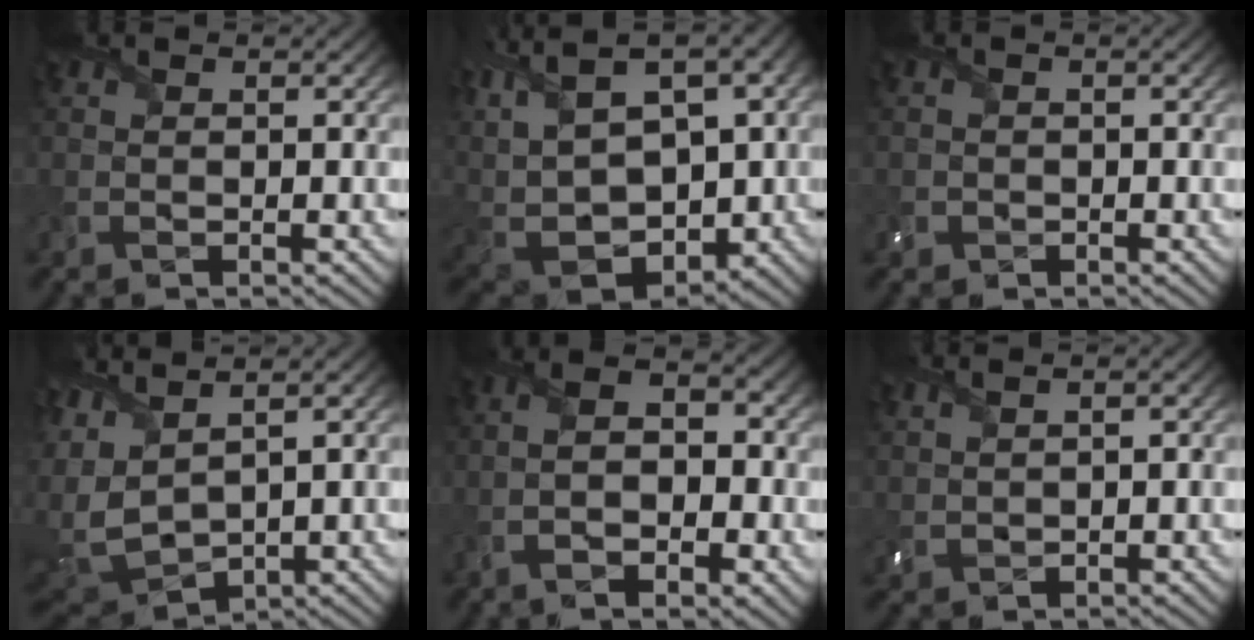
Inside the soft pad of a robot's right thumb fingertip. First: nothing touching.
{"total": 17.2, "force": [3.9, 10.6, 13.0], "torque": [-0.298, 0.018, 0.115]}
{"total": 1.4, "force": [-0.7, 1.2, -0.1], "torque": [0.003, -0.005, -0.016]}
{"total": 8.9, "force": [0.6, 4.7, 7.6], "torque": [-0.229, -0.003, 0.010]}
{"total": 7.0, "force": [-1.6, 3.8, 5.6], "torque": [-0.103, -0.005, -0.025]}
{"total": 2.0, "force": [1.5, 0.5, 1.3], "torque": [-0.033, 0.003, 0.037]}